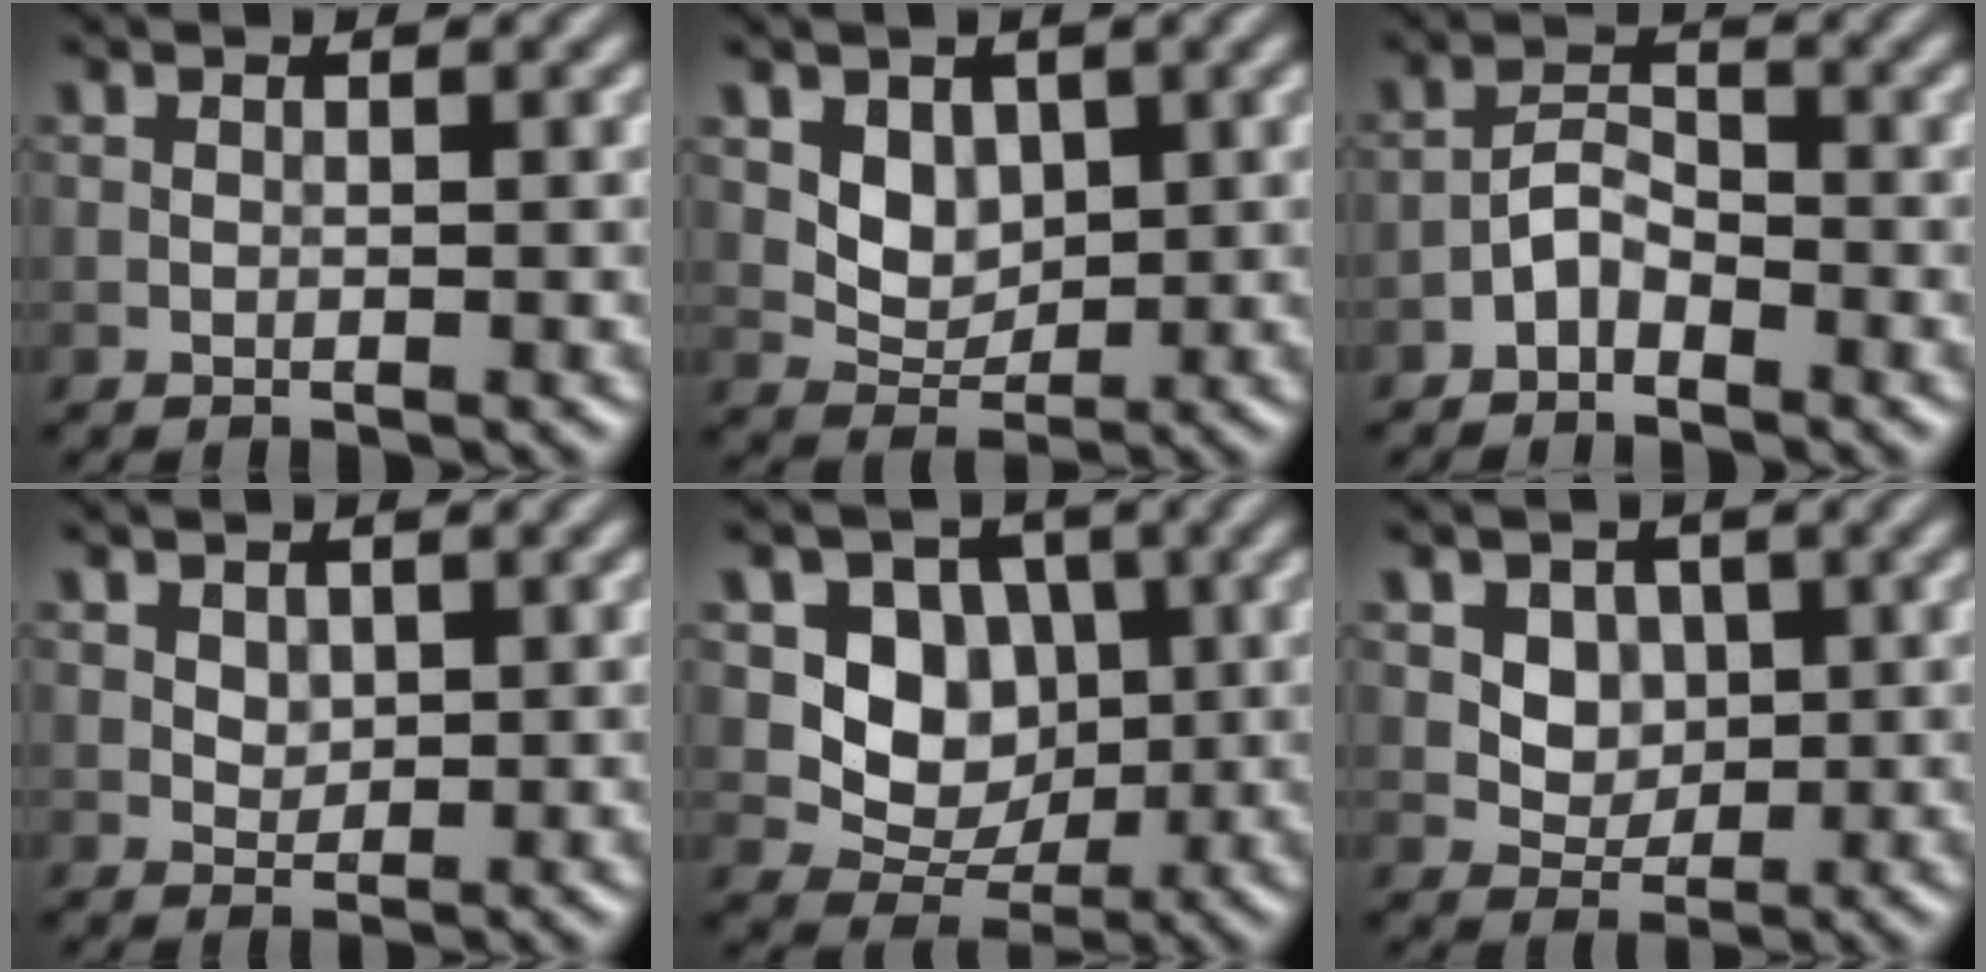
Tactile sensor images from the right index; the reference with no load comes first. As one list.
[{"total": 3.0, "force": [1.0, 2.4, 1.6], "torque": [-0.031, -0.013, 0.024]}, {"total": 2.4, "force": [-1.7, 1.1, 1.2], "torque": [-0.018, 0.013, -0.036]}, {"total": 1.2, "force": [0.5, 0.9, 0.5], "torque": [-0.009, -0.003, 0.012]}, {"total": 5.7, "force": [0.7, 4.8, 3.0], "torque": [-0.045, -0.005, 0.006]}, {"total": 3.2, "force": [1.0, 2.6, 1.6], "torque": [-0.033, -0.012, 0.038]}]